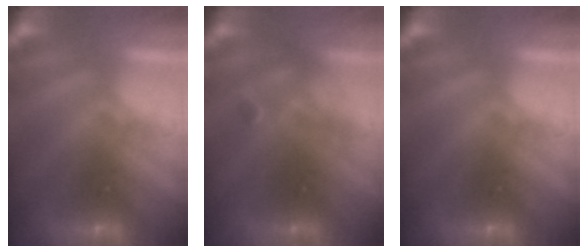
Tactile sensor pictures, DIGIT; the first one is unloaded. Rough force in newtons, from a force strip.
{"total": 2.6}
{"total": 0.0}